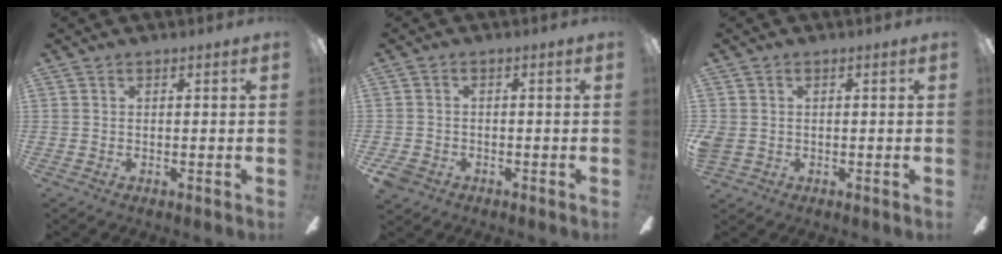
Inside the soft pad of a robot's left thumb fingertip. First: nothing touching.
{"total": 3.3, "force": [-2.0, 2.3, 1.3], "torque": [-0.038, 0.006, -0.042]}
{"total": 2.3, "force": [-0.3, 2.0, 1.0], "torque": [-0.017, 0.006, -0.005]}